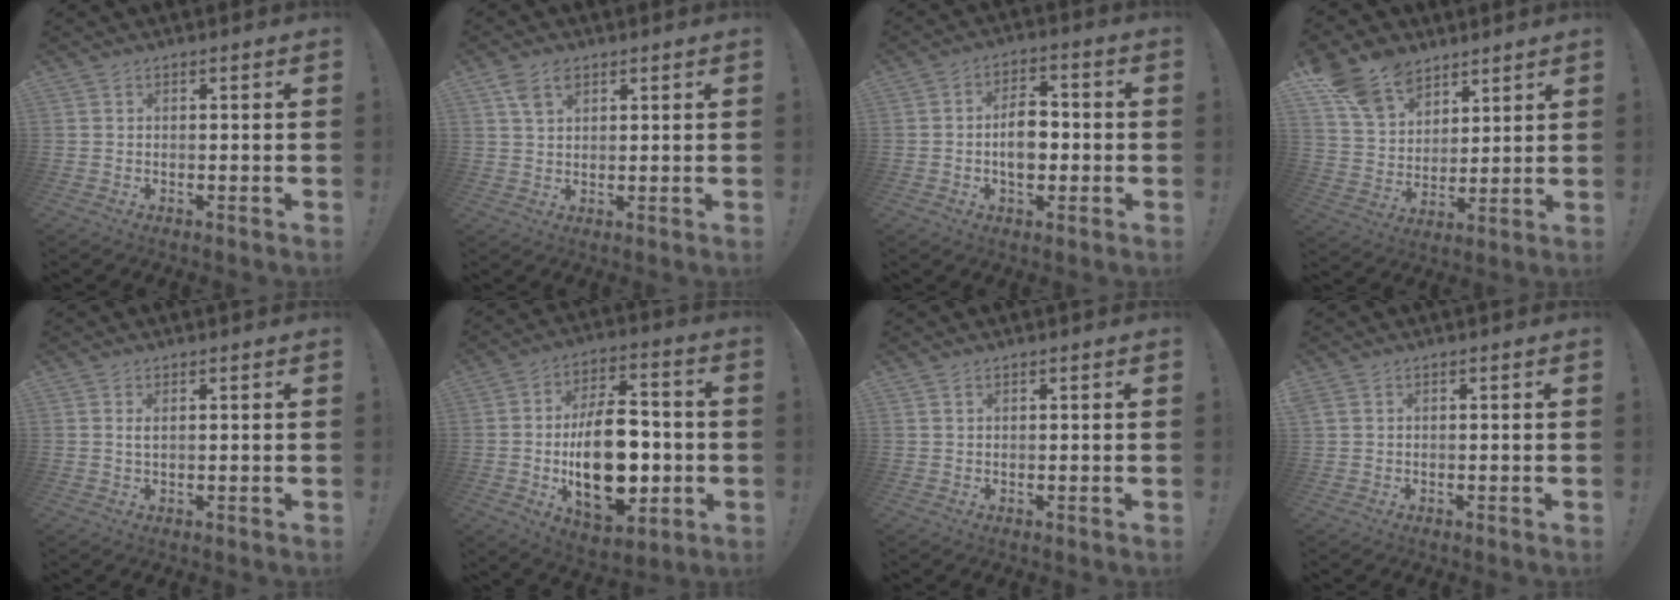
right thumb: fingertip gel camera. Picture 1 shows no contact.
{"total": 5.4, "force": [2.9, 3.1, 3.3], "torque": [-0.049, -0.011, 0.054]}
{"total": 8.9, "force": [-1.4, 5.9, 6.6], "torque": [-0.100, 0.008, -0.028]}
{"total": 14.0, "force": [9.5, 9.2, 4.7], "torque": [-0.080, -0.061, 0.186]}
{"total": 1.4, "force": [0.5, 0.2, 1.3], "torque": [-0.028, 0.000, 0.008]}
{"total": 22.7, "force": [-3.2, 13.3, 18.2], "torque": [-0.300, 0.007, -0.044]}
{"total": 0.8, "force": [0.5, 0.3, 0.5], "torque": [-0.012, 0.000, 0.010]}
{"total": 1.2, "force": [0.6, 0.8, 0.7], "torque": [-0.021, 0.005, 0.013]}